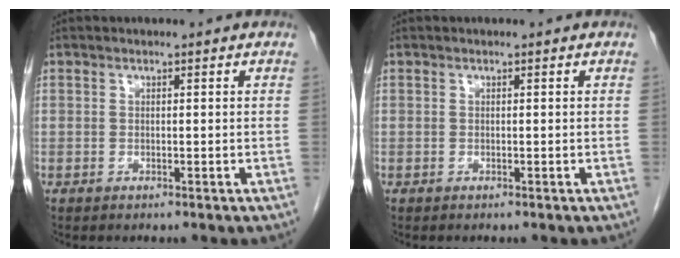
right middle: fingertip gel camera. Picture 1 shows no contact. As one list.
[{"total": 0.0}]